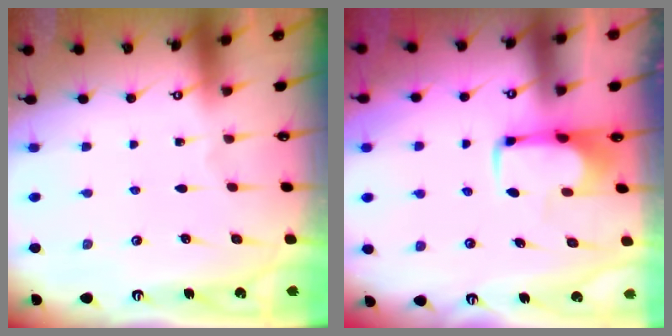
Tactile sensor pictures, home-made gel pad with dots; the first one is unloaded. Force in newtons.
{"total": 2.0, "press": 1.9, "slide": 0.4}